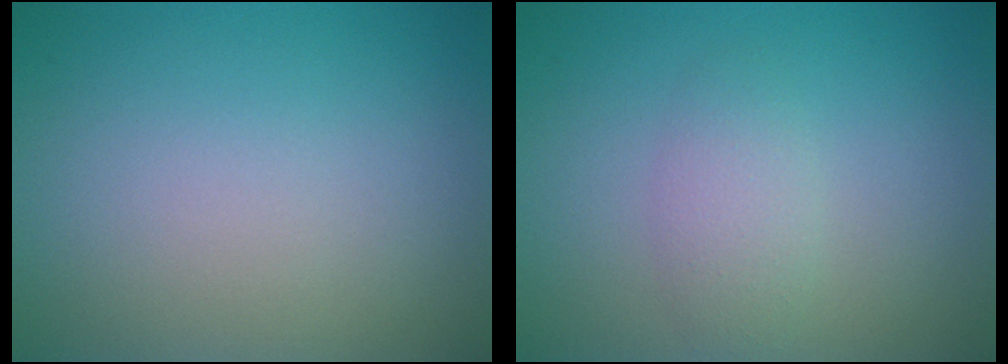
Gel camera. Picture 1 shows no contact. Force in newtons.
{"total": 2.0, "press": 2.0, "slide": 0.0}